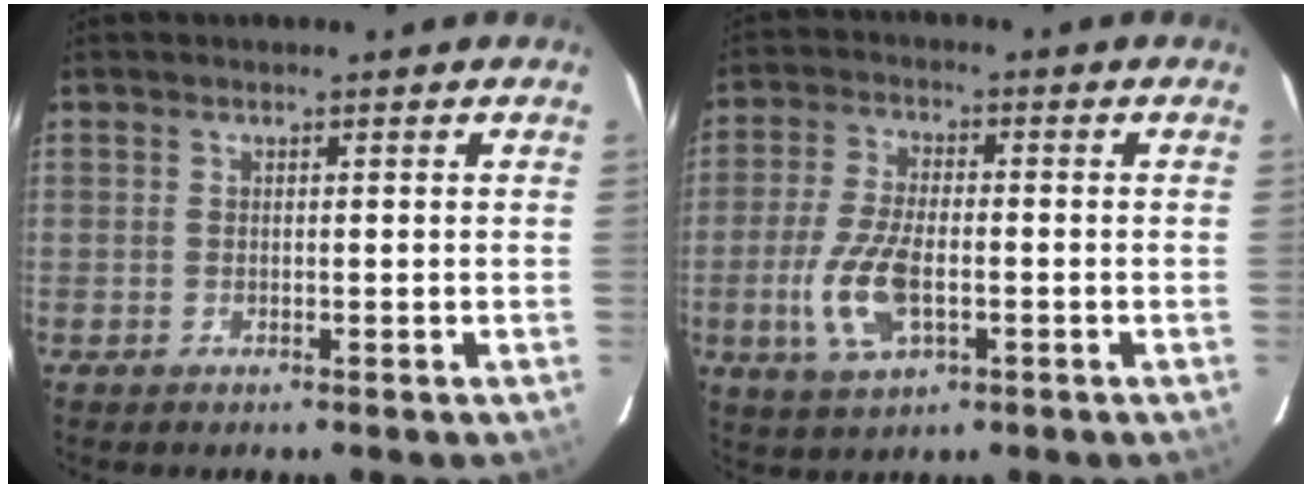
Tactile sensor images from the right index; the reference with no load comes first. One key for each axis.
{"total": 10.6, "fx": -2.7, "fy": 4.6, "fz": 9.1, "tx": -0.198, "ty": -0.006, "tz": -0.049}